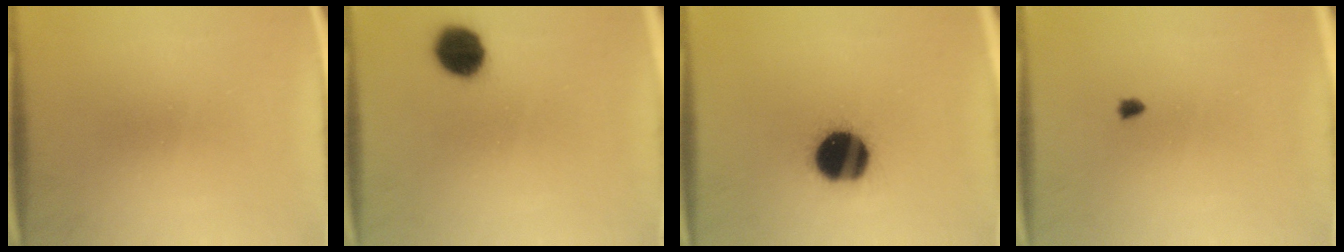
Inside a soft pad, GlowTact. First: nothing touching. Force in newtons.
{"total": 8.6}
{"total": 18.4}
{"total": 0.6}